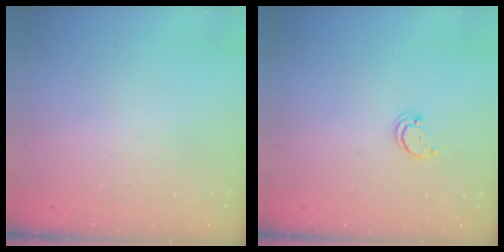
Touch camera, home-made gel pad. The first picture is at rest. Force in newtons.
{"total": 2.1, "press": 2.1, "slide": 0.2}